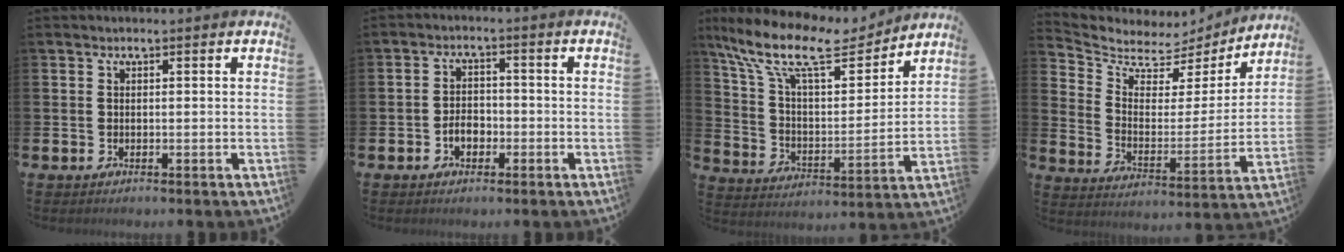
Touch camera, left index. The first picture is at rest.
{"total": 2.9, "force": [-1.1, 2.0, 1.8], "torque": [-0.020, -0.001, -0.027]}
{"total": 14.0, "force": [11.4, 4.3, 6.9], "torque": [-0.165, -0.066, 0.195]}
{"total": 6.0, "force": [5.1, 2.8, 1.2], "torque": [-0.058, -0.042, 0.082]}